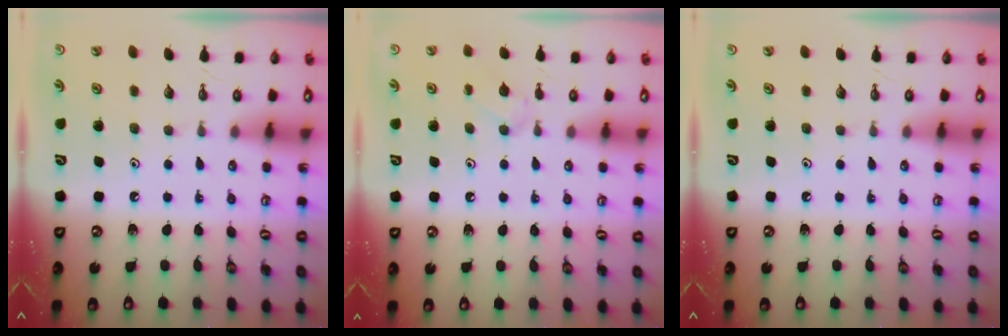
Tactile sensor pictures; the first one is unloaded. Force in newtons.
{"total": 6.3, "press": 6.3, "slide": 0.9}
{"total": 0.0}